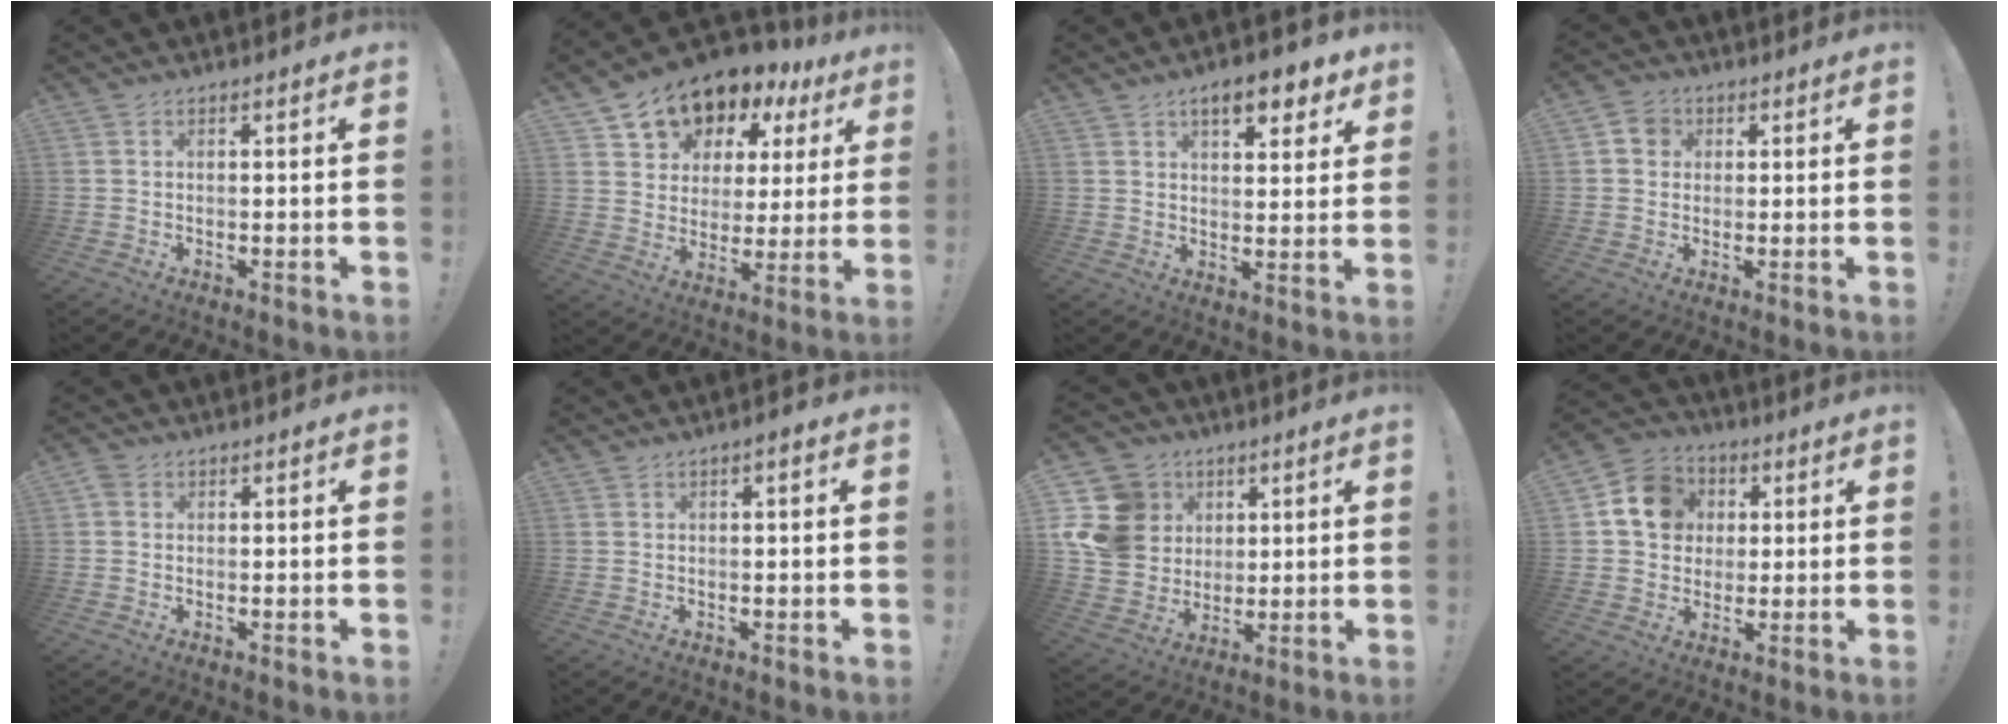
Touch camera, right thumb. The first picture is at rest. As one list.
[{"total": 10.6, "force": [7.5, 6.9, 3.1], "torque": [-0.050, -0.067, 0.136]}, {"total": 8.5, "force": [5.4, 3.2, 5.8], "torque": [-0.067, -0.025, 0.088]}, {"total": 5.0, "force": [1.5, 4.5, 1.8], "torque": [-0.024, 0.003, 0.028]}, {"total": 1.8, "force": [0.5, 1.4, 0.9], "torque": [-0.018, 0.004, 0.010]}, {"total": 1.3, "force": [-0.2, 0.3, 1.3], "torque": [-0.014, 0.001, -0.006]}, {"total": 16.2, "force": [4.1, 14.2, 6.7], "torque": [-0.111, -0.016, 0.096]}, {"total": 12.3, "force": [3.2, 10.8, 5.1], "torque": [-0.063, 0.001, 0.066]}]